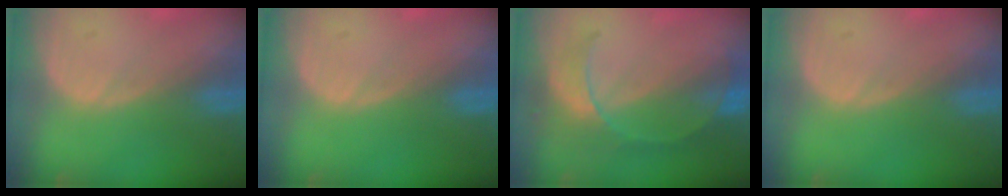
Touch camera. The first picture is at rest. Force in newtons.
{"total": 0.0}
{"total": 7.9, "press": 6.9, "slide": 3.9}
{"total": 0.0}